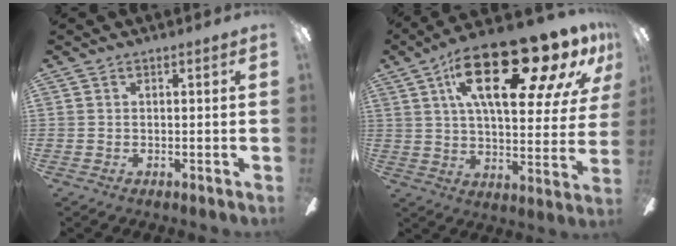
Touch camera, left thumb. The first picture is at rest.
{"total": 26.2, "force": [14.4, 9.7, 19.6], "torque": [-0.300, -0.067, 0.228]}